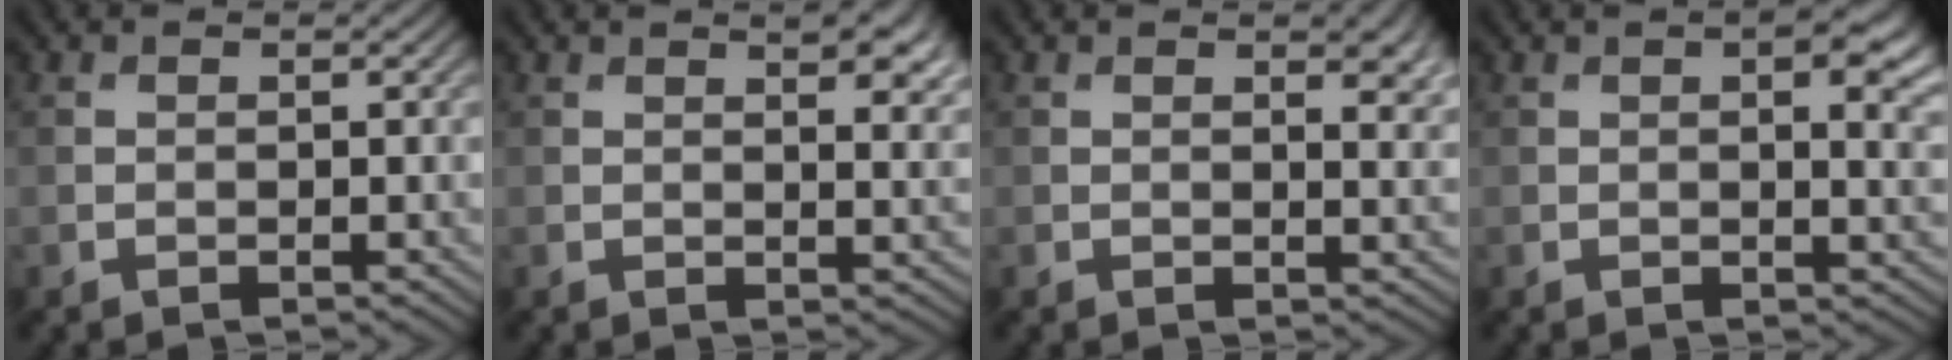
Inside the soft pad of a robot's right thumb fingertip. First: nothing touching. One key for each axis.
{"total": 4.7, "fx": 2.4, "fy": 1.5, "fz": 3.8, "tx": -0.060, "ty": 0.005, "tz": 0.034}
{"total": 3.5, "fx": 1.4, "fy": 1.0, "fz": 3.0, "tx": -0.047, "ty": 0.000, "tz": 0.024}
{"total": 6.0, "fx": 2.2, "fy": 2.3, "fz": 5.1, "tx": -0.072, "ty": 0.005, "tz": 0.030}